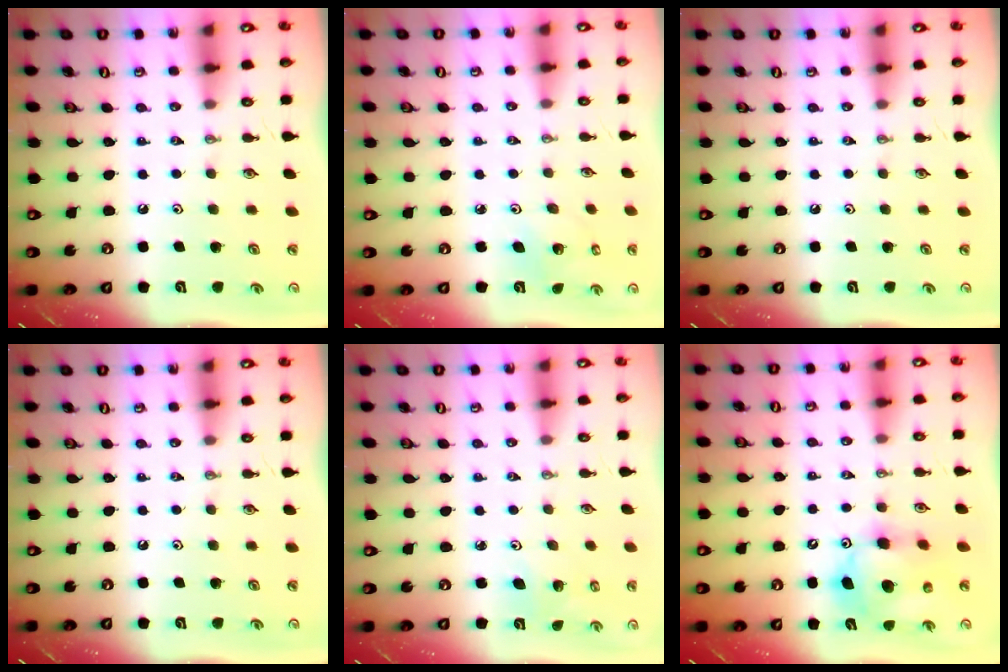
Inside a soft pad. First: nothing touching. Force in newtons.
{"total": 3.3, "press": 3.3, "slide": 0.1}
{"total": 0.0}
{"total": 0.0}
{"total": 3.6, "press": 3.3, "slide": 1.4}
{"total": 12.2, "press": 12.0, "slide": 2.1}